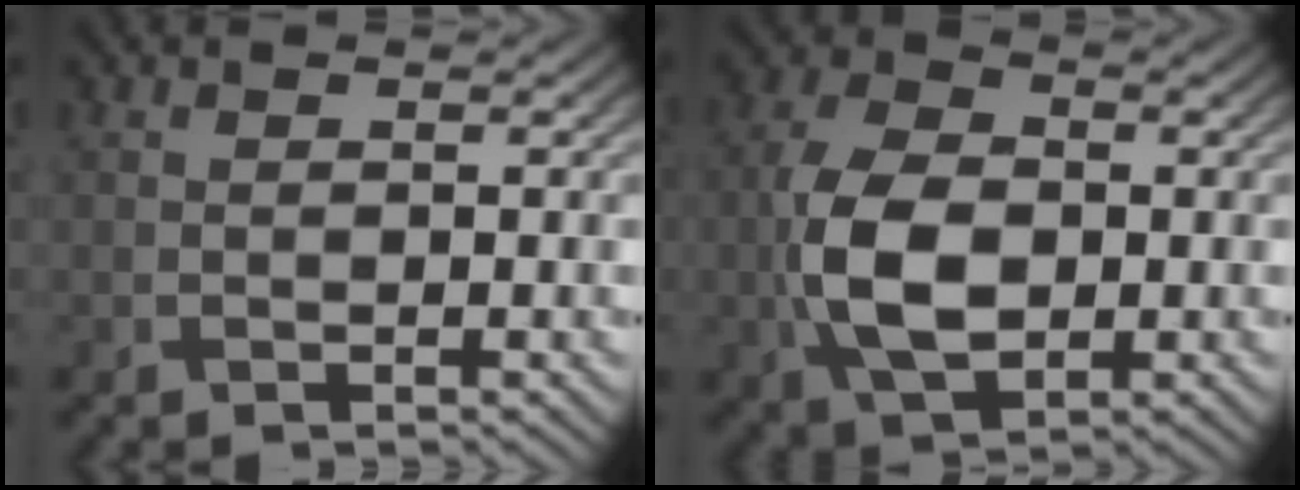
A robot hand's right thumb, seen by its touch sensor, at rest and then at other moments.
{"total": 8.8, "force": [-1.2, 5.2, 6.9], "torque": [-0.160, 0.000, -0.028]}